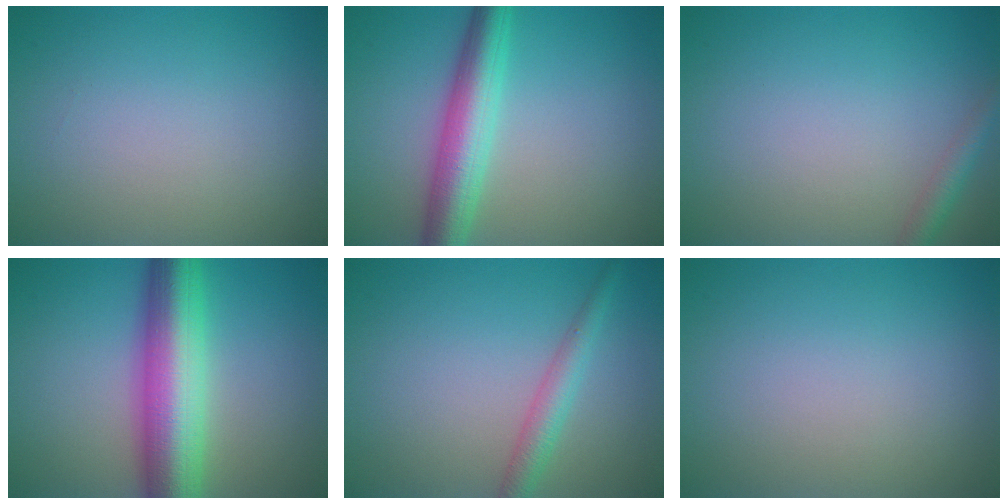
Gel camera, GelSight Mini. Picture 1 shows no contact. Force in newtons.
{"total": 5.8, "press": 5.8, "slide": 0.1}
{"total": 1.8, "press": 1.8, "slide": 0.1}
{"total": 9.9, "press": 9.9, "slide": 0.2}
{"total": 2.6, "press": 2.6, "slide": 0.1}
{"total": 0.0}